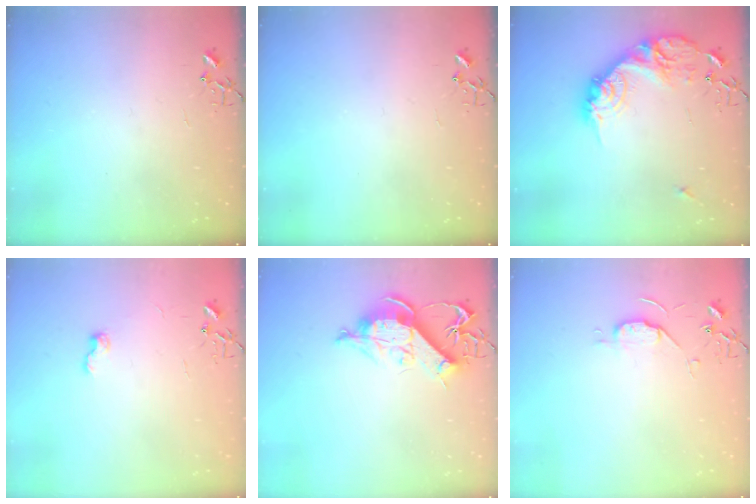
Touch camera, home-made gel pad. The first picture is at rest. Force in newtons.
{"total": 0.0}
{"total": 19.5, "press": 19.4, "slide": 1.6}
{"total": 6.2, "press": 6.1, "slide": 0.8}
{"total": 12.2, "press": 12.1, "slide": 1.5}
{"total": 5.3, "press": 5.2, "slide": 0.7}